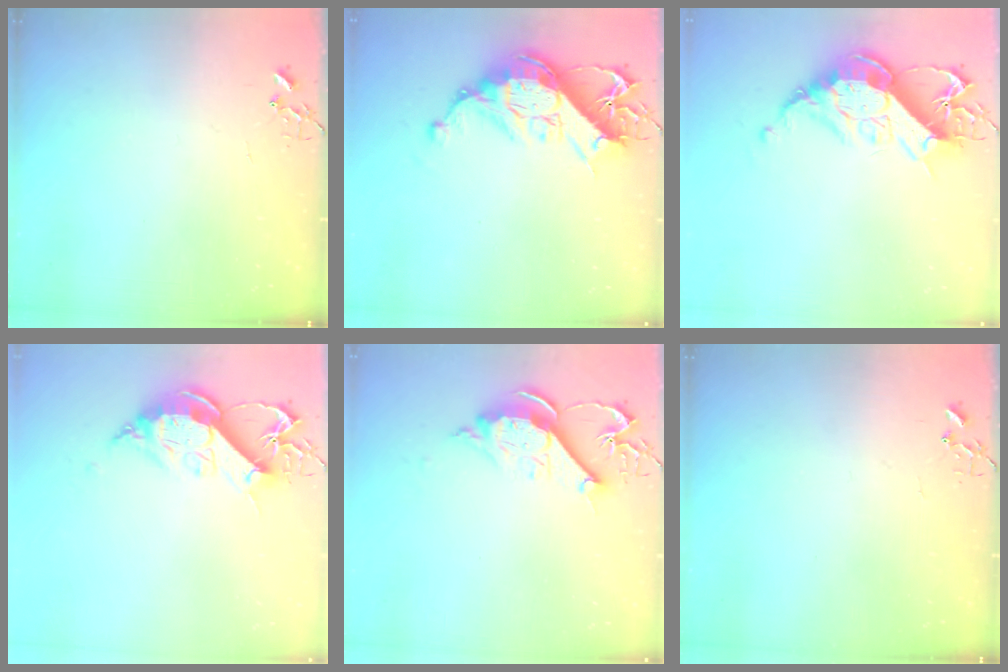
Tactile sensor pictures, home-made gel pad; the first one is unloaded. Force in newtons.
{"total": 15.9, "press": 15.8, "slide": 1.5}
{"total": 17.7, "press": 17.6, "slide": 1.5}
{"total": 13.9, "press": 13.9, "slide": 1.1}
{"total": 12.0, "press": 11.9, "slide": 1.2}
{"total": 0.0}